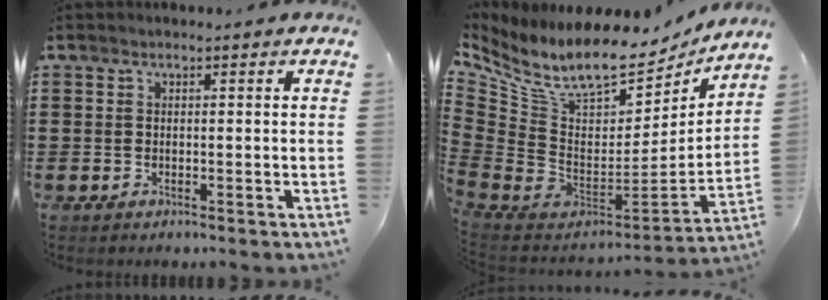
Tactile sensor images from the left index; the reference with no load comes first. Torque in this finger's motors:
{"motor_torque": [2.14, 0.00, 0.30, 0.15]}